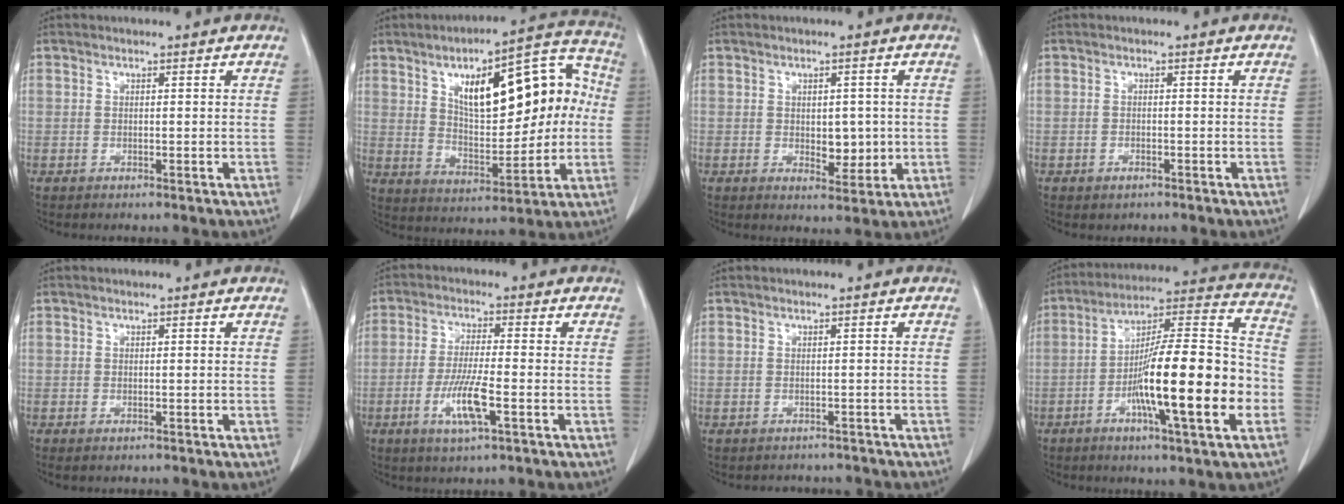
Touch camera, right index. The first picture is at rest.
{"total": 19.0, "force": [3.9, 7.6, 17.0], "torque": [-0.240, 0.042, 0.065]}
{"total": 4.4, "force": [-0.1, 2.5, 3.6], "torque": [-0.041, -0.002, 0.010]}
{"total": 1.1, "force": [-0.6, 0.8, 0.4], "torque": [-0.009, 0.001, -0.003]}
{"total": 0.8, "force": [-0.5, 0.3, 0.4], "torque": [-0.011, -0.002, -0.004]}
{"total": 7.3, "force": [-2.7, 0.7, 6.7], "torque": [-0.132, -0.009, -0.047]}
{"total": 3.9, "force": [-3.5, 1.8, 0.0], "torque": [0.000, 0.007, -0.038]}
{"total": 20.6, "force": [-5.7, 1.8, 19.7], "torque": [-0.304, 0.004, -0.090]}